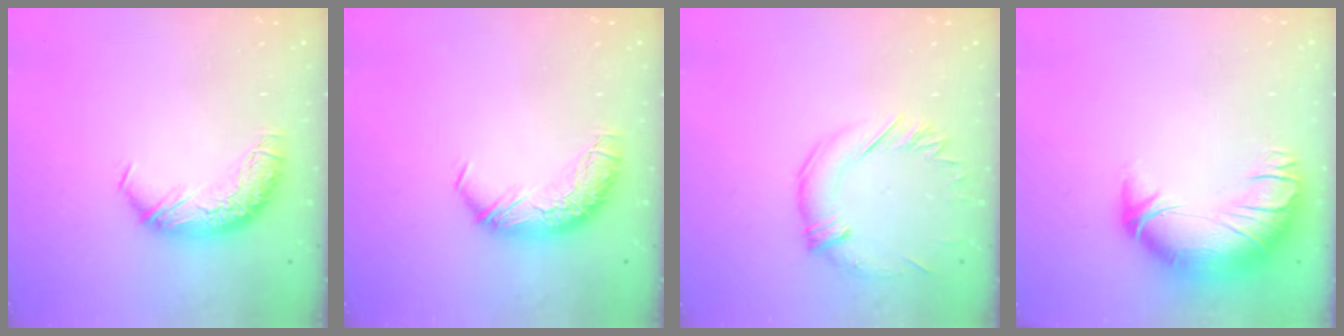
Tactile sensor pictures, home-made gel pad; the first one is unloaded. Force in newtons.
{"total": 0.0}
{"total": 1.3, "press": 0.3, "slide": 1.3}
{"total": 3.8, "press": 2.1, "slide": 3.1}